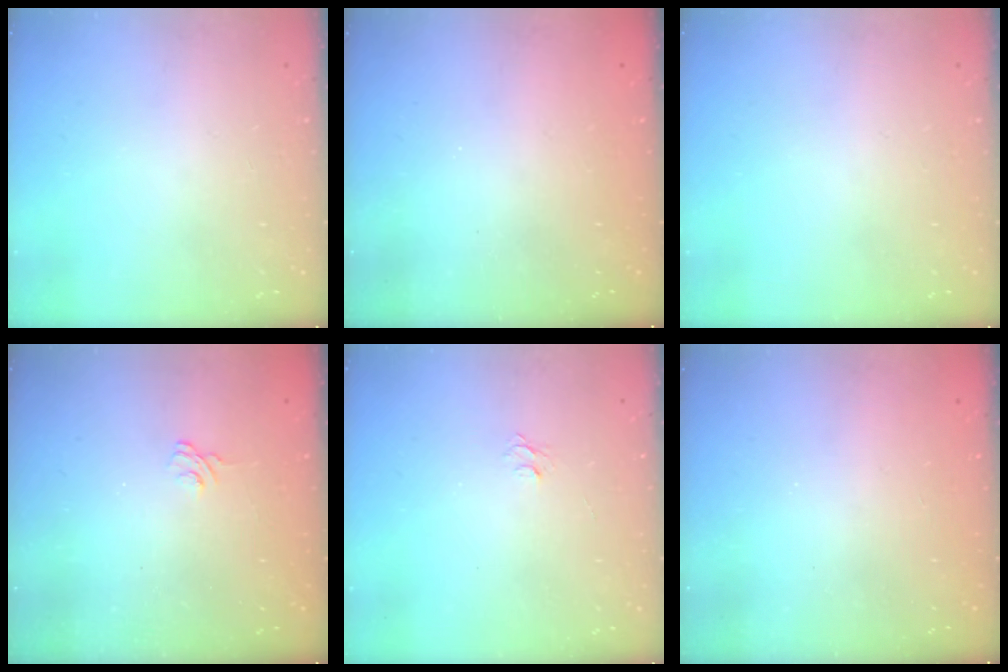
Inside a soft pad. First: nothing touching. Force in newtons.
{"total": 2.4, "press": 2.3, "slide": 0.7}
{"total": 0.0}
{"total": 2.5, "press": 2.1, "slide": 1.3}
{"total": 3.8, "press": 3.8, "slide": 0.3}
{"total": 2.5, "press": 2.4, "slide": 0.8}